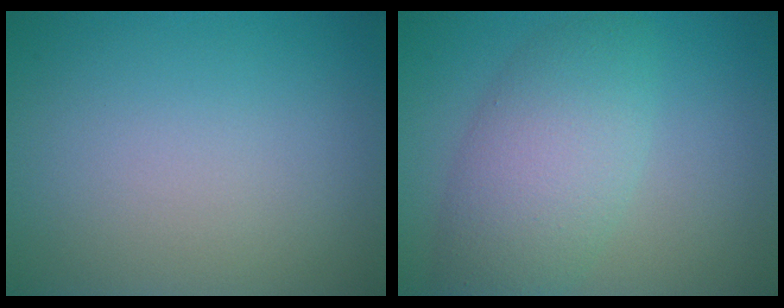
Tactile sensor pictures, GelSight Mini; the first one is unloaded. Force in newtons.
{"total": 6.1, "press": 6.1, "slide": 0.1}